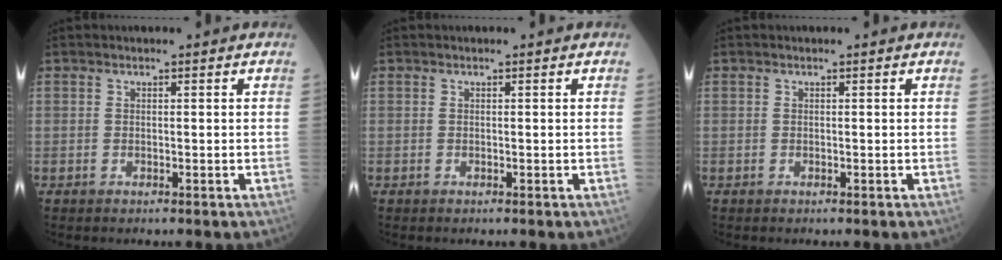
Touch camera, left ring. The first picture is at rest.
{"total": 0.0}
{"total": 0.0}